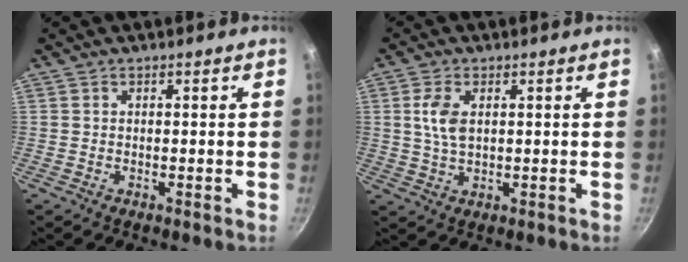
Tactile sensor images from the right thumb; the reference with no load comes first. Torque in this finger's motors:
{"motor_torque": [0.13, -0.07, 0.73, 0.08, 0.03]}